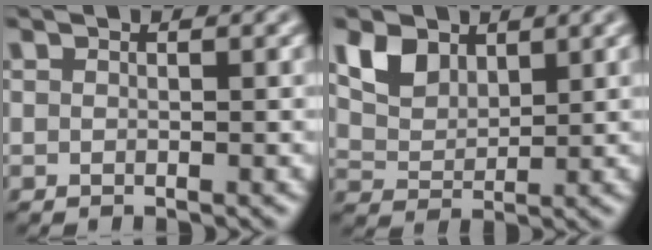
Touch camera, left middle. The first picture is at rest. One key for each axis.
{"total": 3.7, "fx": 2.2, "fy": 2.4, "fz": 1.8, "tx": -0.049, "ty": -0.001, "tz": 0.044}